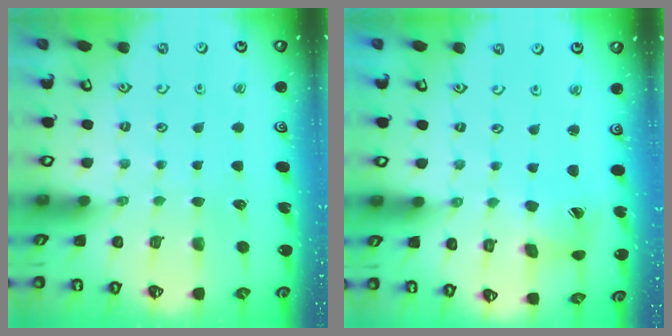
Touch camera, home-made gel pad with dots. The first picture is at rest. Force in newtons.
{"total": 6.1, "press": 6.0, "slide": 0.4}